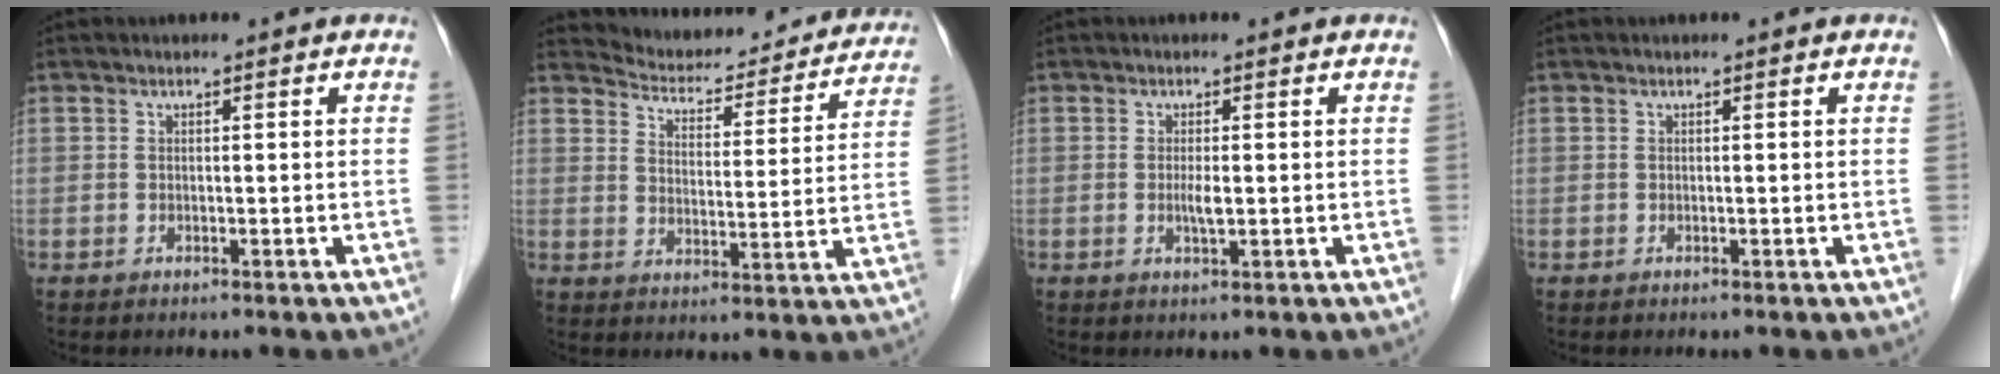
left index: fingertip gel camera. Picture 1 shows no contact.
{"total": 18.6, "force": [17.7, 4.3, 3.7], "torque": [-0.037, -0.024, 0.218]}
{"total": 1.8, "force": [-0.1, 0.3, 1.8], "torque": [-0.039, -0.003, -0.001]}
{"total": 0.0}